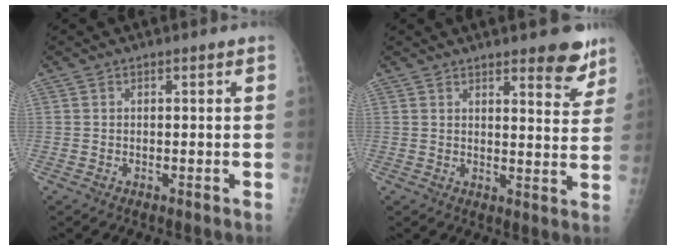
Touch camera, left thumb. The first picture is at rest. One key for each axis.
{"total": 8.0, "fx": 5.7, "fy": 2.3, "fz": 5.1, "tx": -0.035, "ty": -0.035, "tz": 0.072}